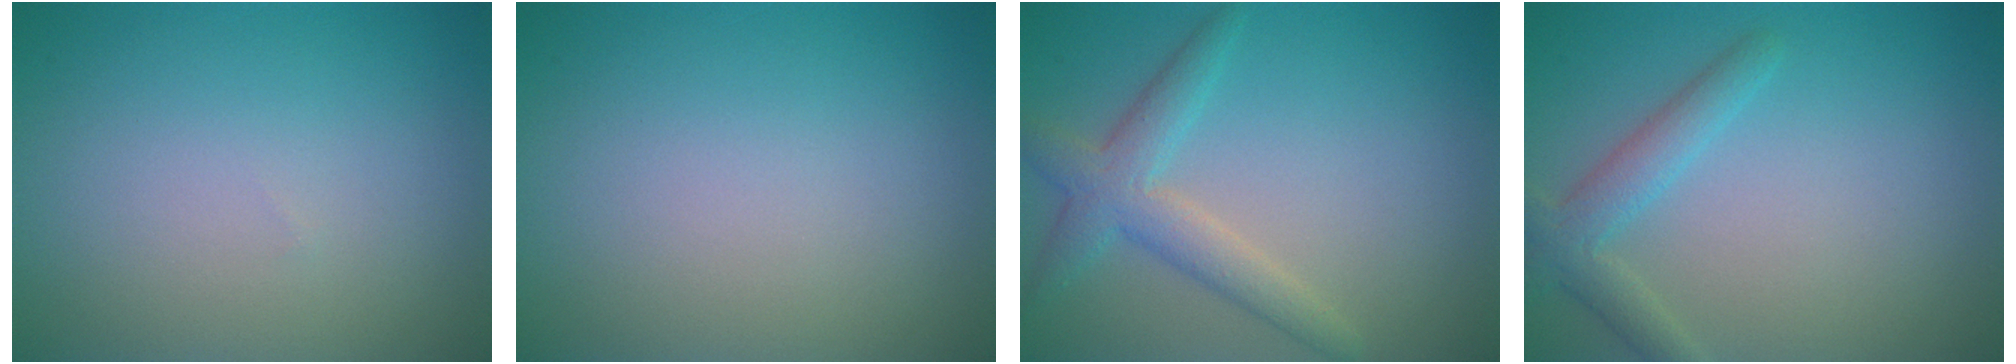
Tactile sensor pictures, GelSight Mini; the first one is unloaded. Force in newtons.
{"total": 0.0}
{"total": 3.5, "press": 3.5, "slide": 0.0}
{"total": 2.8, "press": 2.8, "slide": 0.0}